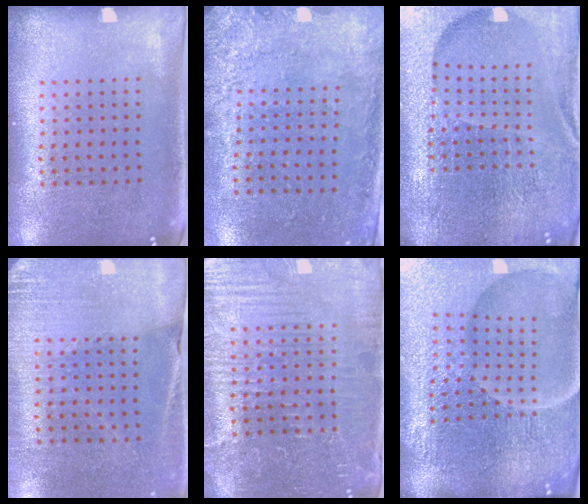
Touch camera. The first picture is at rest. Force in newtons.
{"total": 2.7, "press": 2.0, "slide": 1.8}
{"total": 6.9, "press": 5.9, "slide": 3.5}
{"total": 2.6, "press": 2.5, "slide": 0.6}
{"total": 4.6, "press": 4.4, "slide": 1.3}
{"total": 6.9, "press": 6.2, "slide": 3.2}